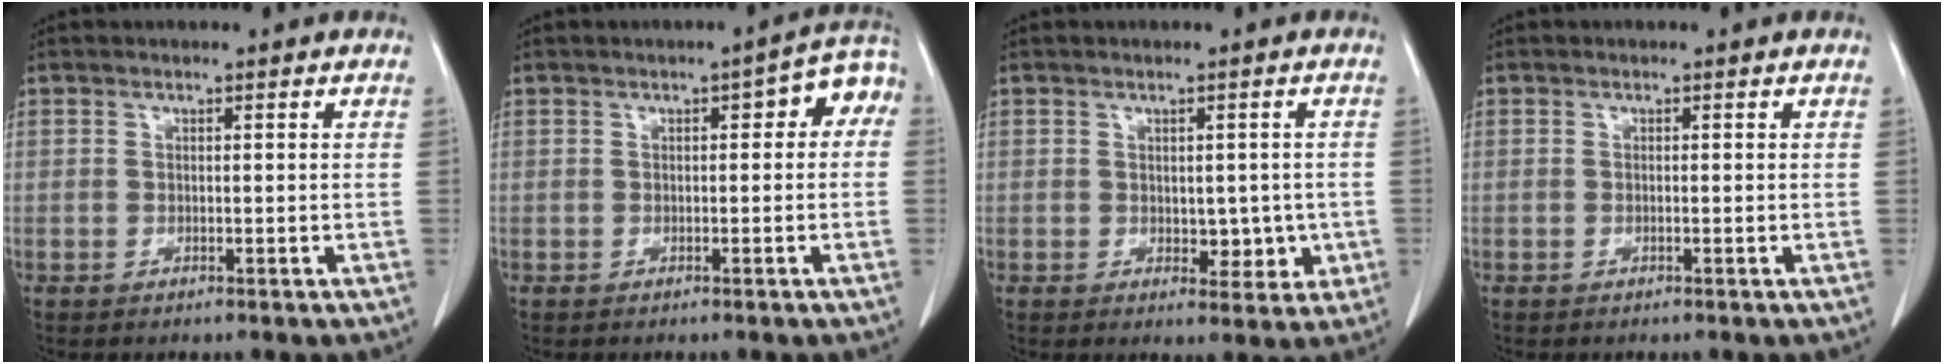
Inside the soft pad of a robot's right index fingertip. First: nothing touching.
{"total": 4.9, "force": [1.1, 1.9, 4.4], "torque": [-0.045, 0.029, 0.007]}
{"total": 4.5, "force": [-0.4, 2.9, 3.5], "torque": [-0.034, 0.003, 0.005]}
{"total": 0.0}